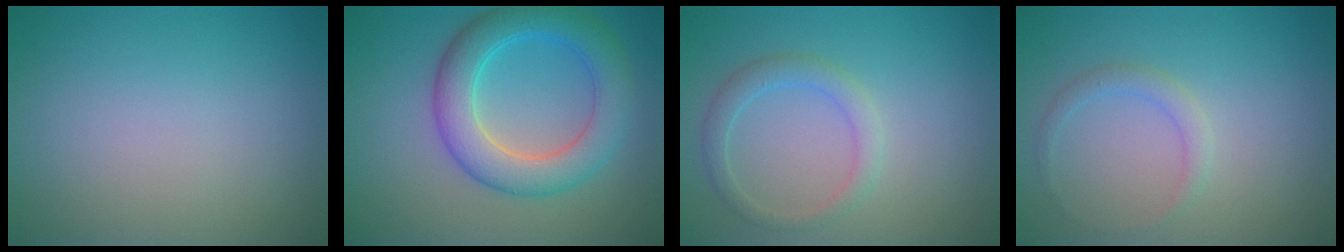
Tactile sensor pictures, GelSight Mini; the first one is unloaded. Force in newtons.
{"total": 6.2, "press": 6.2, "slide": 0.1}
{"total": 2.2, "press": 2.2, "slide": 0.1}
{"total": 1.4, "press": 1.4, "slide": 0.1}